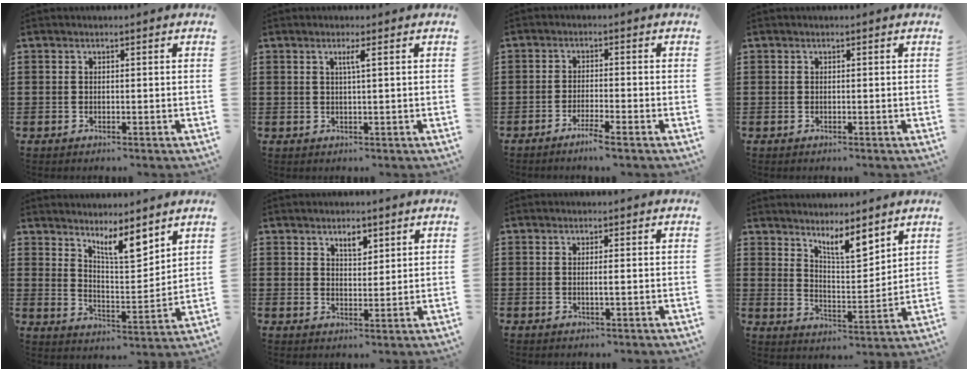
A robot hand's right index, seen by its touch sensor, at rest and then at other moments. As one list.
[{"total": 1.7, "force": [0.5, -0.3, 1.5], "torque": [-0.029, -0.003, 0.007]}, {"total": 2.5, "force": [-2.0, -0.3, 1.4], "torque": [-0.031, -0.003, -0.039]}, {"total": 0.0}, {"total": 7.1, "force": [5.9, 1.7, 3.6], "torque": [-0.064, -0.028, 0.101]}, {"total": 2.9, "force": [2.1, 1.3, 1.6], "torque": [-0.029, 0.001, 0.036]}, {"total": 1.2, "force": [-0.1, -0.1, 1.2], "torque": [-0.023, -0.004, -0.003]}, {"total": 6.6, "force": [5.6, 1.3, 3.2], "torque": [-0.063, -0.025, 0.097]}]